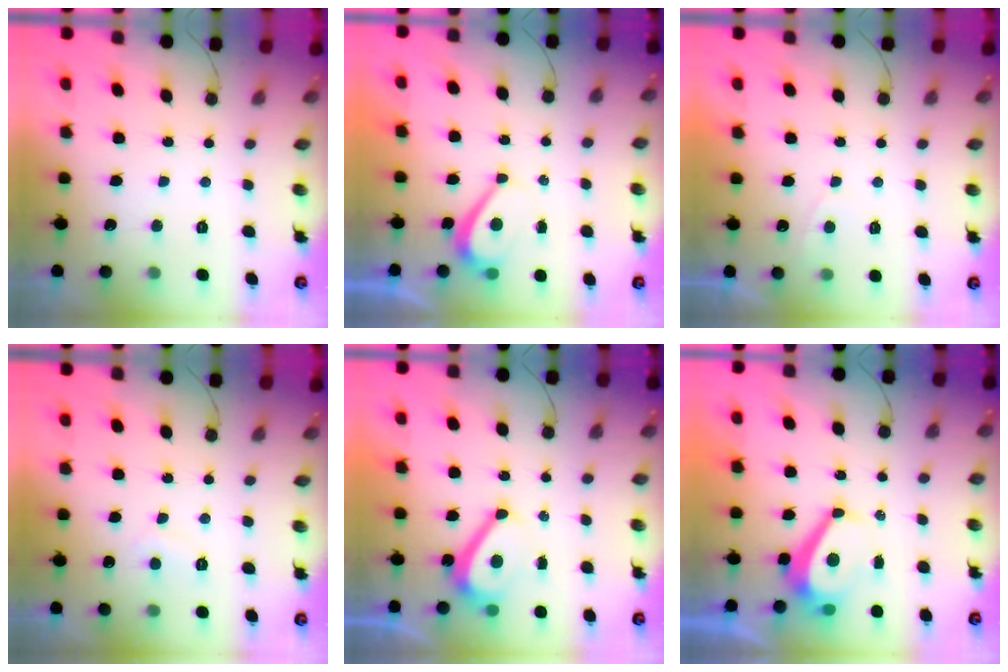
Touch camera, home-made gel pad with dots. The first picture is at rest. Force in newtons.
{"total": 2.2, "press": 2.1, "slide": 0.6}
{"total": 1.1, "press": 0.9, "slide": 0.5}
{"total": 3.4, "press": 3.4, "slide": 0.3}
{"total": 8.2, "press": 7.6, "slide": 3.2}
{"total": 5.6, "press": 5.6, "slide": 0.2}